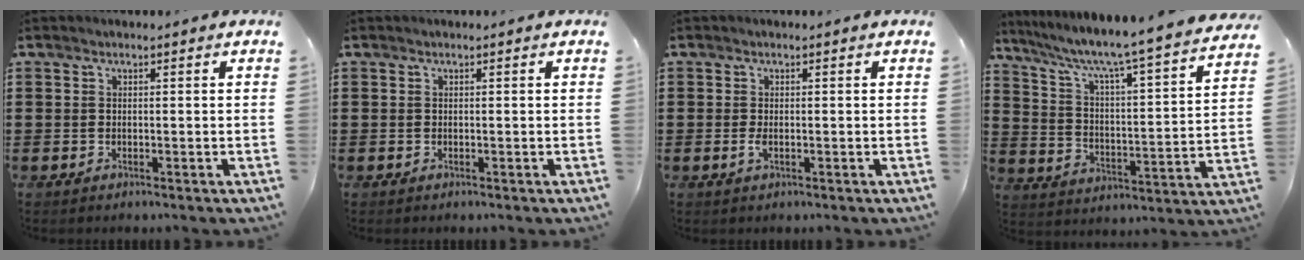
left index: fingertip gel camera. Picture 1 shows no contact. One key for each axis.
{"total": 0.0}
{"total": 1.3, "fx": -0.2, "fy": 0.4, "fz": 1.2, "tx": -0.031, "ty": -0.004, "tz": -0.005}
{"total": 5.3, "fx": 4.5, "fy": -0.3, "fz": 2.8, "tx": -0.077, "ty": -0.051, "tz": 0.064}